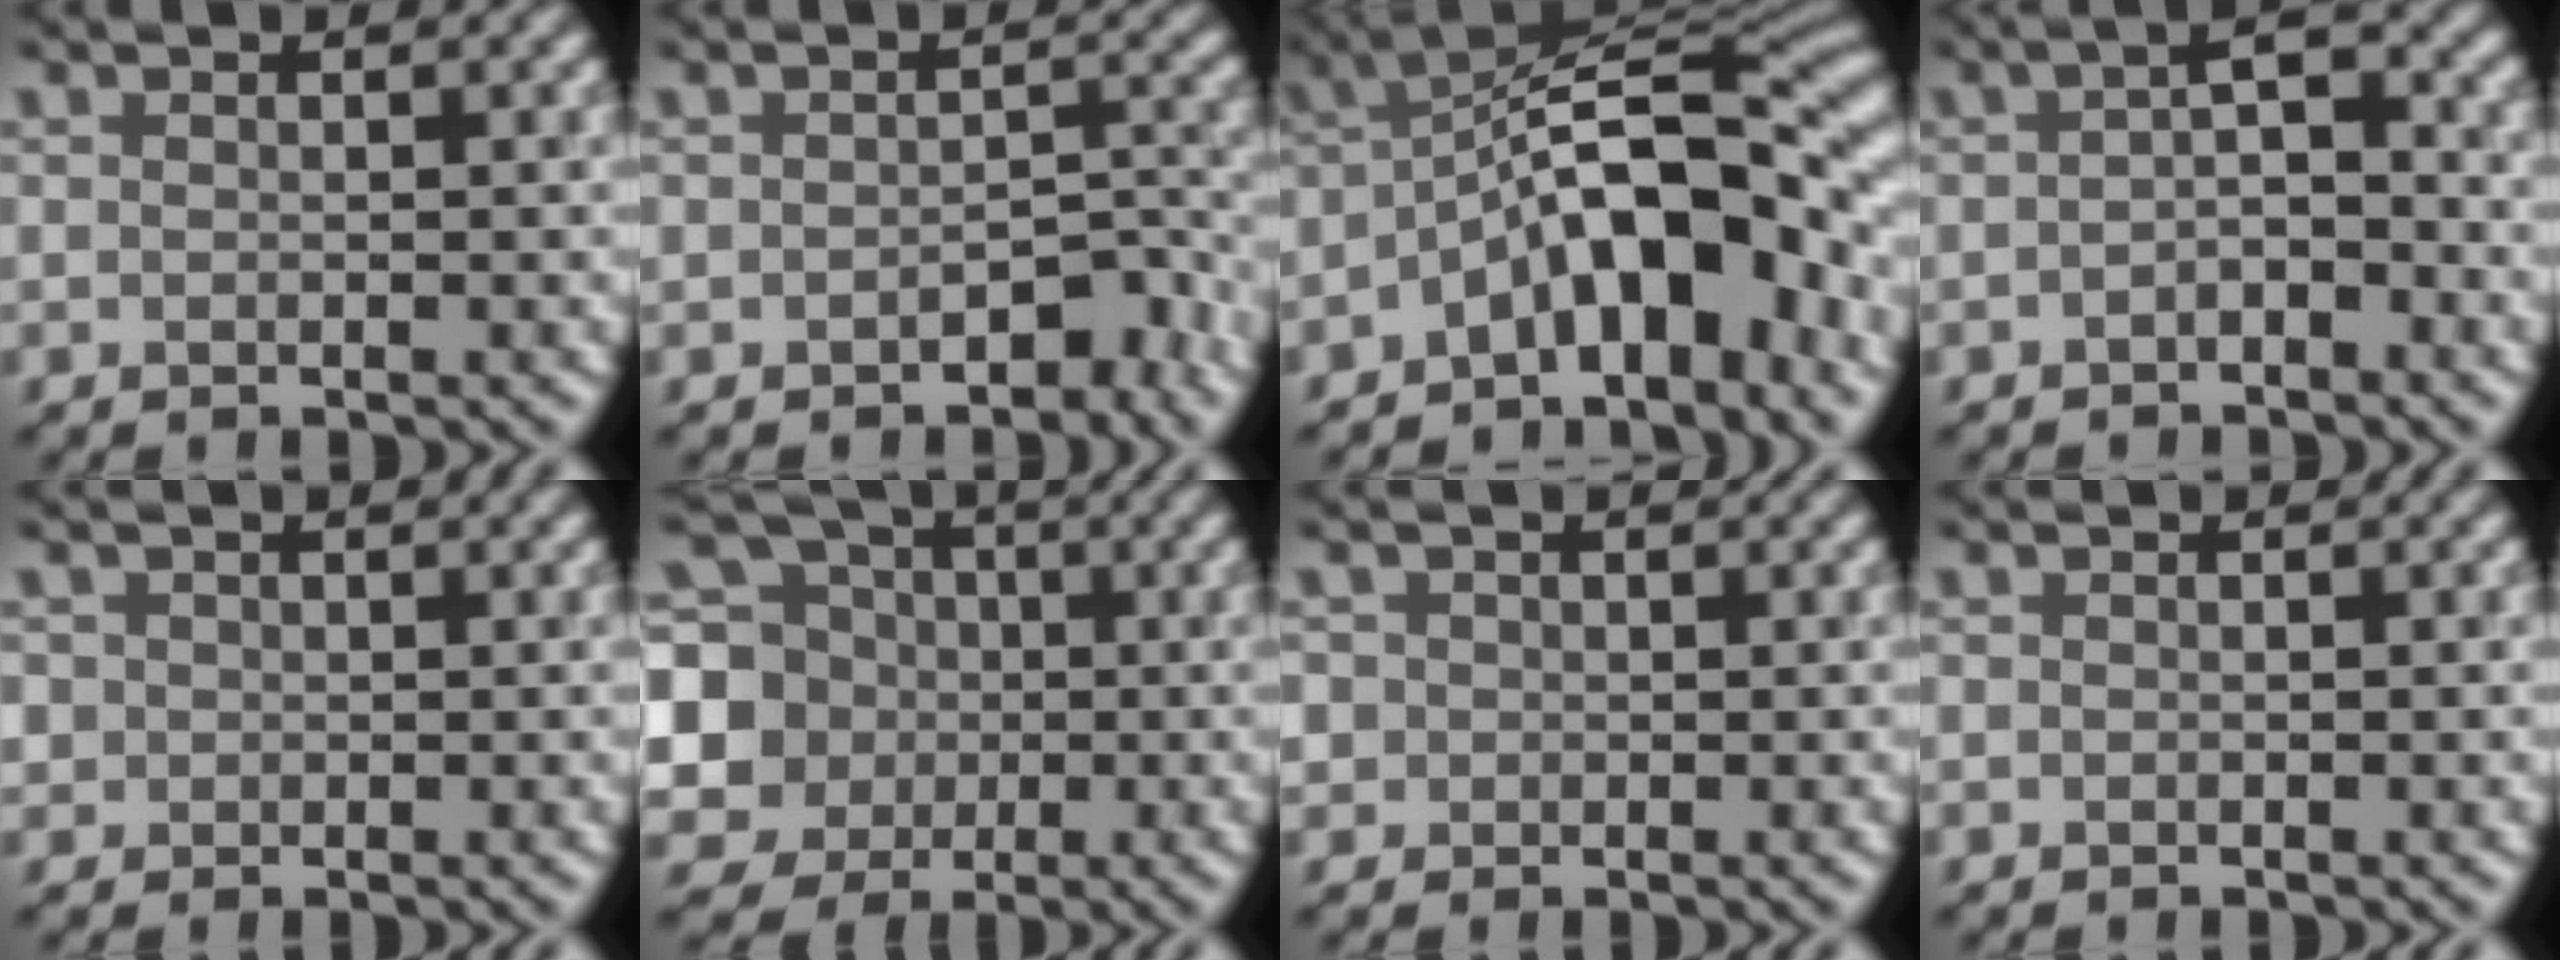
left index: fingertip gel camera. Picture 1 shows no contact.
{"total": 2.9, "force": [-1.7, 1.7, 1.7], "torque": [-0.018, 0.003, -0.024]}
{"total": 11.3, "force": [-3.9, 5.0, 9.3], "torque": [-0.127, 0.015, -0.074]}
{"total": 3.1, "force": [-0.9, 1.1, 2.7], "torque": [-0.043, 0.011, -0.022]}
{"total": 1.3, "force": [0.2, 1.3, 0.2], "torque": [0.009, 0.000, -0.002]}
{"total": 9.6, "force": [0.0, 8.9, 3.7], "torque": [-0.105, 0.001, -0.029]}
{"total": 2.0, "force": [0.4, 1.9, 0.5], "torque": [0.004, 0.009, -0.002]}
{"total": 0.0}